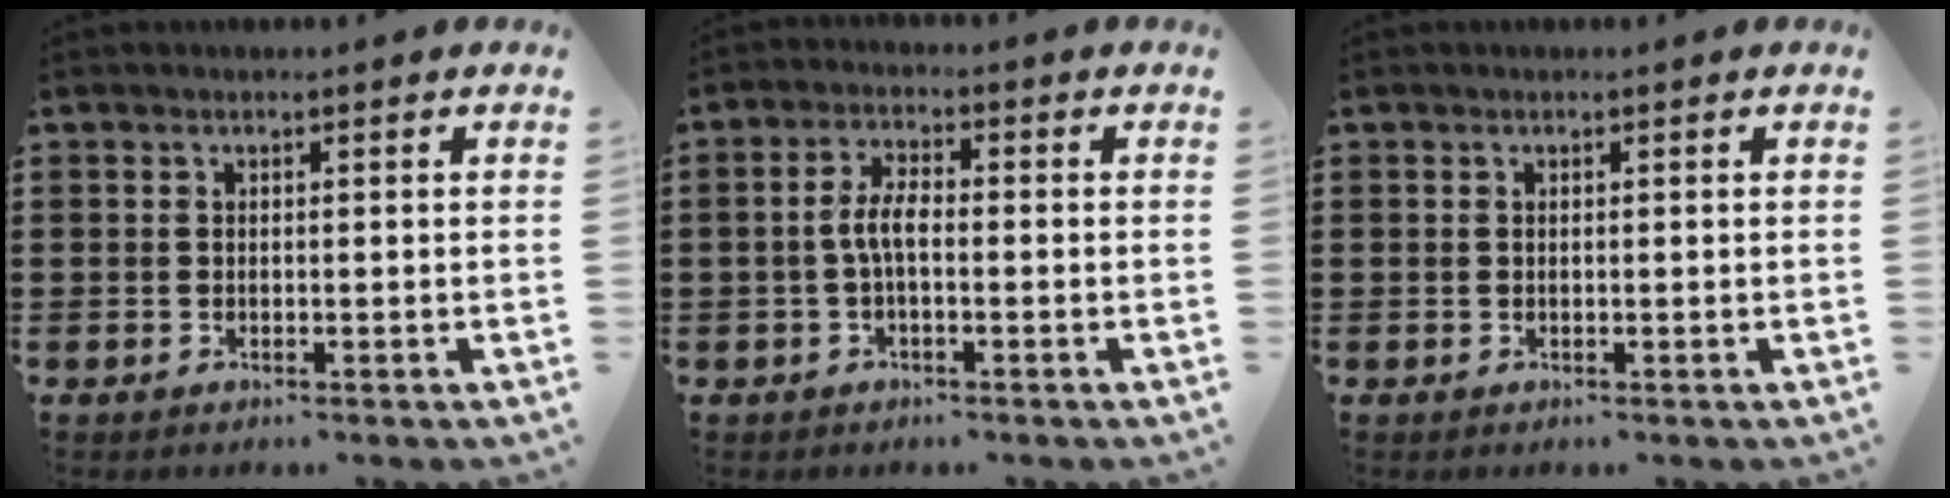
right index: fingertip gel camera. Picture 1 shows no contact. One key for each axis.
{"total": 4.3, "fx": -0.8, "fy": 1.5, "fz": 4.0, "tx": -0.093, "ty": -0.001, "tz": -0.022}
{"total": 0.0}